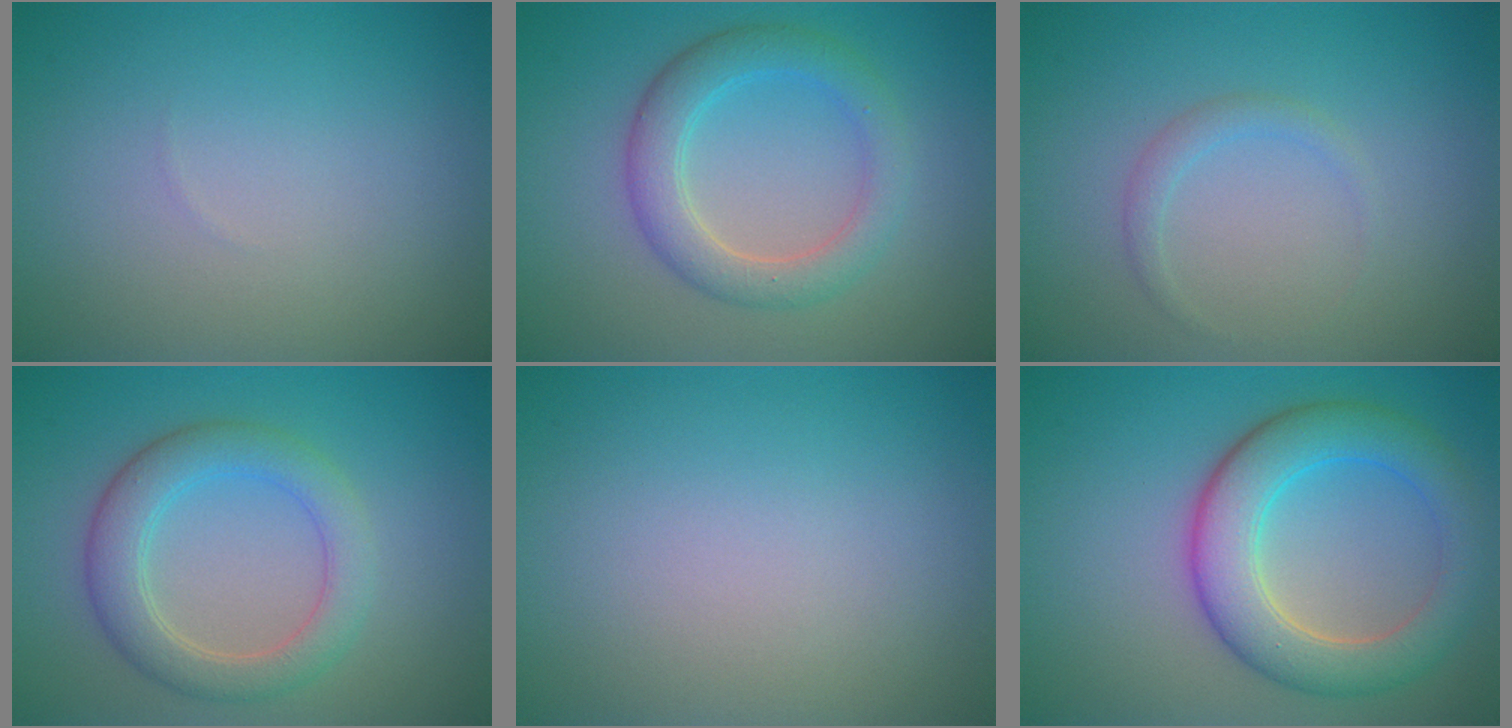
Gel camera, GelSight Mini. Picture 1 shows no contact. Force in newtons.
{"total": 4.1, "press": 4.1, "slide": 0.3}
{"total": 1.1, "press": 1.1, "slide": 0.1}
{"total": 4.3, "press": 4.3, "slide": 0.3}
{"total": 0.0}
{"total": 6.6, "press": 6.6, "slide": 0.1}